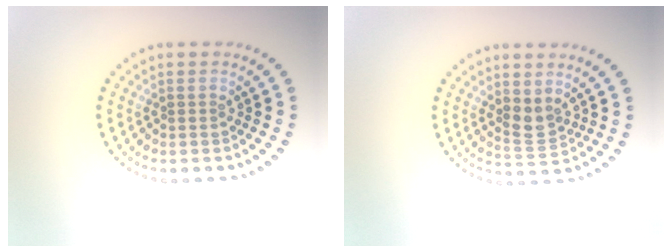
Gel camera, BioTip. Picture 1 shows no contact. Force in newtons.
{"total": 2.0, "press": 1.6, "slide": 1.2}